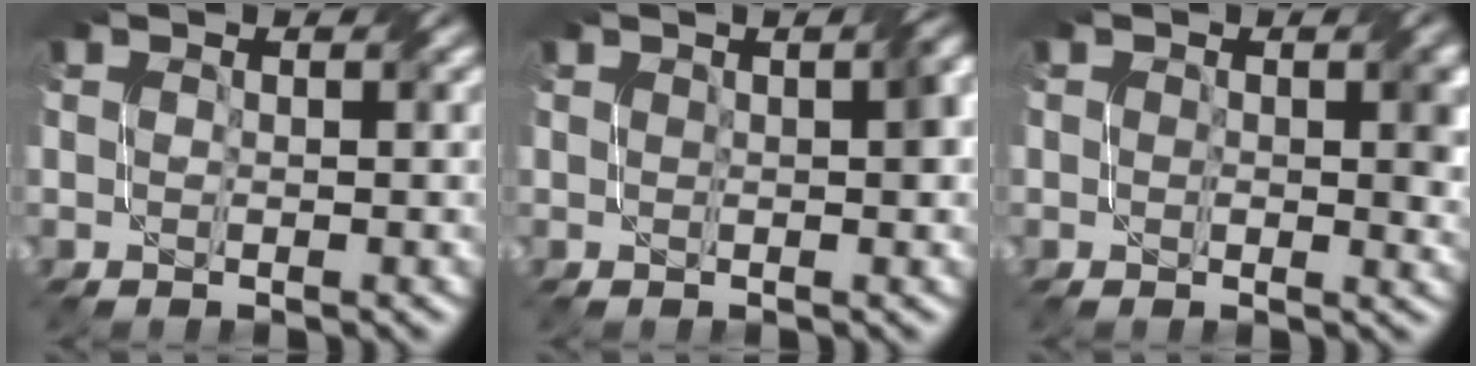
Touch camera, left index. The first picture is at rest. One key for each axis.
{"total": 2.6, "fx": 0.6, "fy": 0.6, "fz": 2.5, "tx": -0.031, "ty": 0.011, "tz": 0.009}
{"total": 2.8, "fx": 0.2, "fy": 1.5, "fz": 2.4, "tx": -0.030, "ty": -0.003, "tz": 0.004}